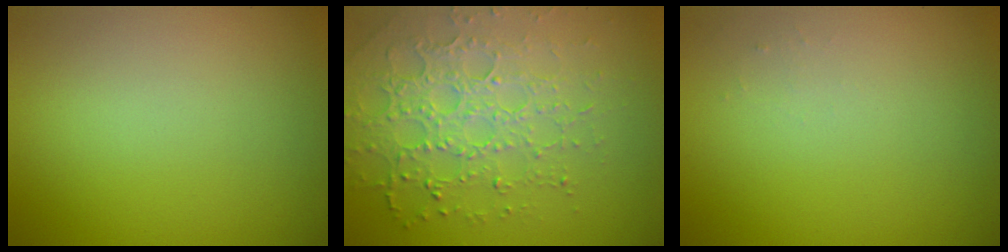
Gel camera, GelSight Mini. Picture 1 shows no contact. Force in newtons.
{"total": 4.8, "press": 4.2, "slide": 2.4}
{"total": 0.5, "press": 0.5, "slide": 0.2}